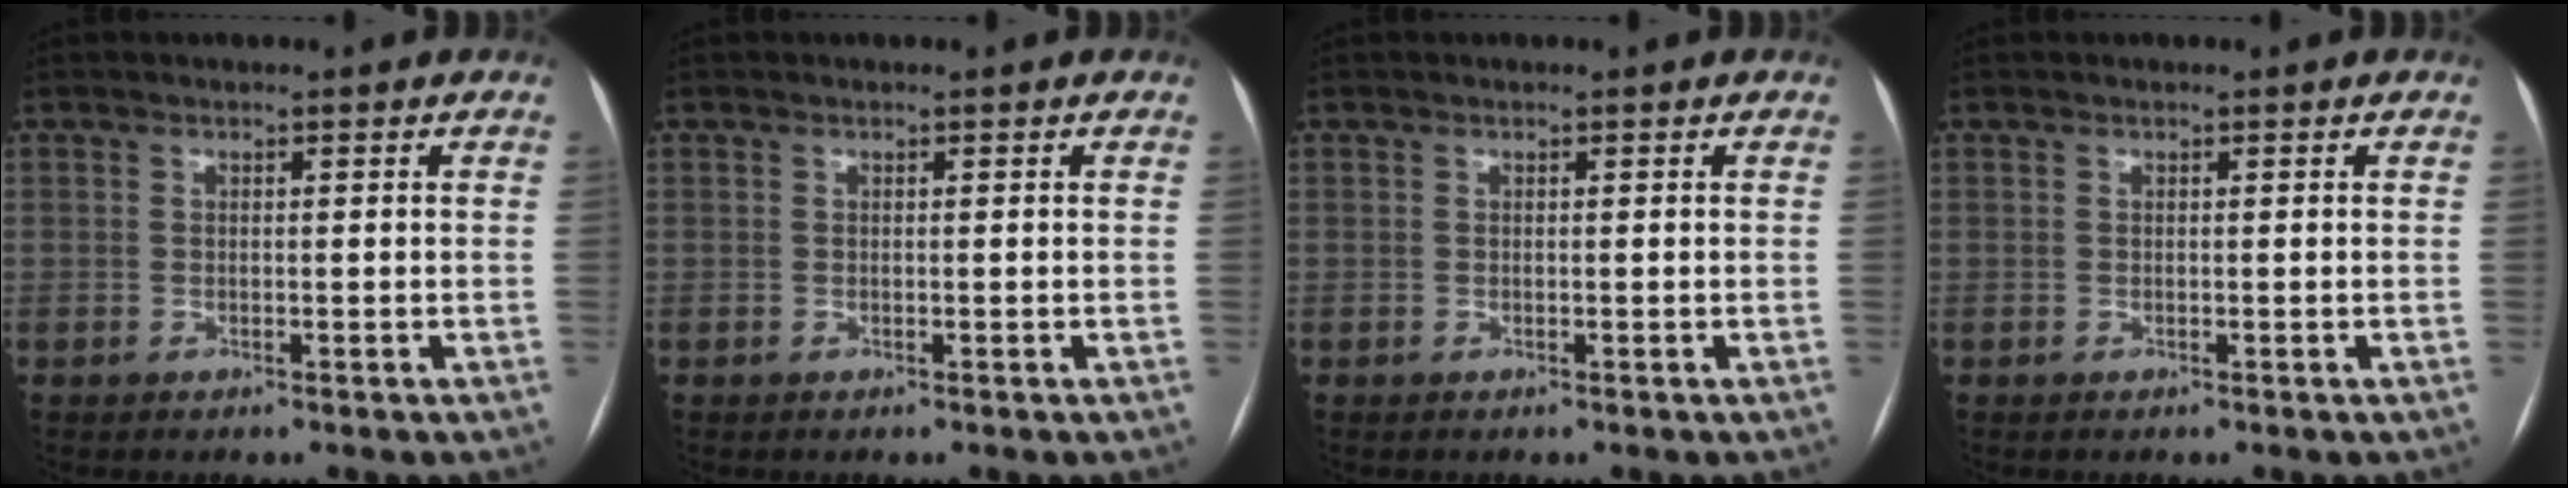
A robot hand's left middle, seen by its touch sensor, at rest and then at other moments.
{"total": 0.0}
{"total": 0.0}
{"total": 0.0}